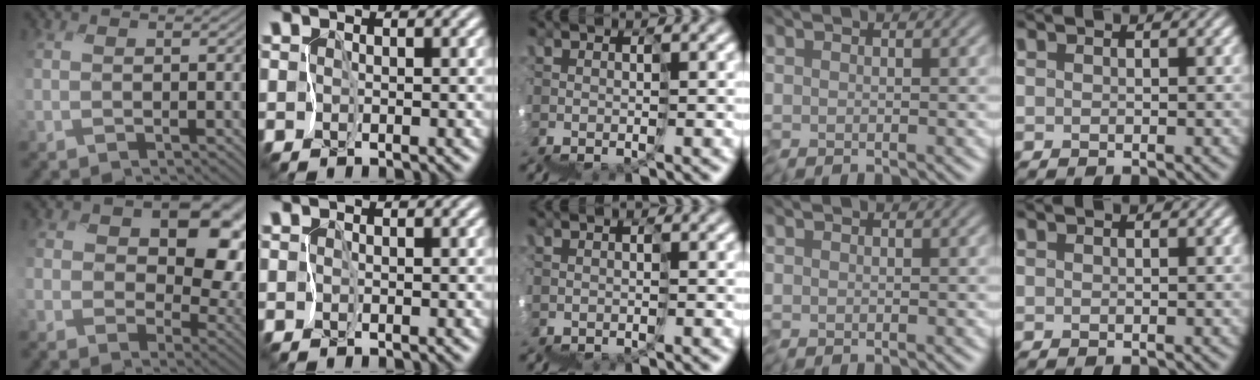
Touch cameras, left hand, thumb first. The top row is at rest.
{"thumb": {"total": 12.0, "force": [2.8, 8.6, 7.9], "torque": [-0.134, -0.012, 0.053]}, "middle": {"total": 1.3, "force": [-0.3, 1.1, 0.7], "torque": [-0.012, -0.004, -0.005]}}